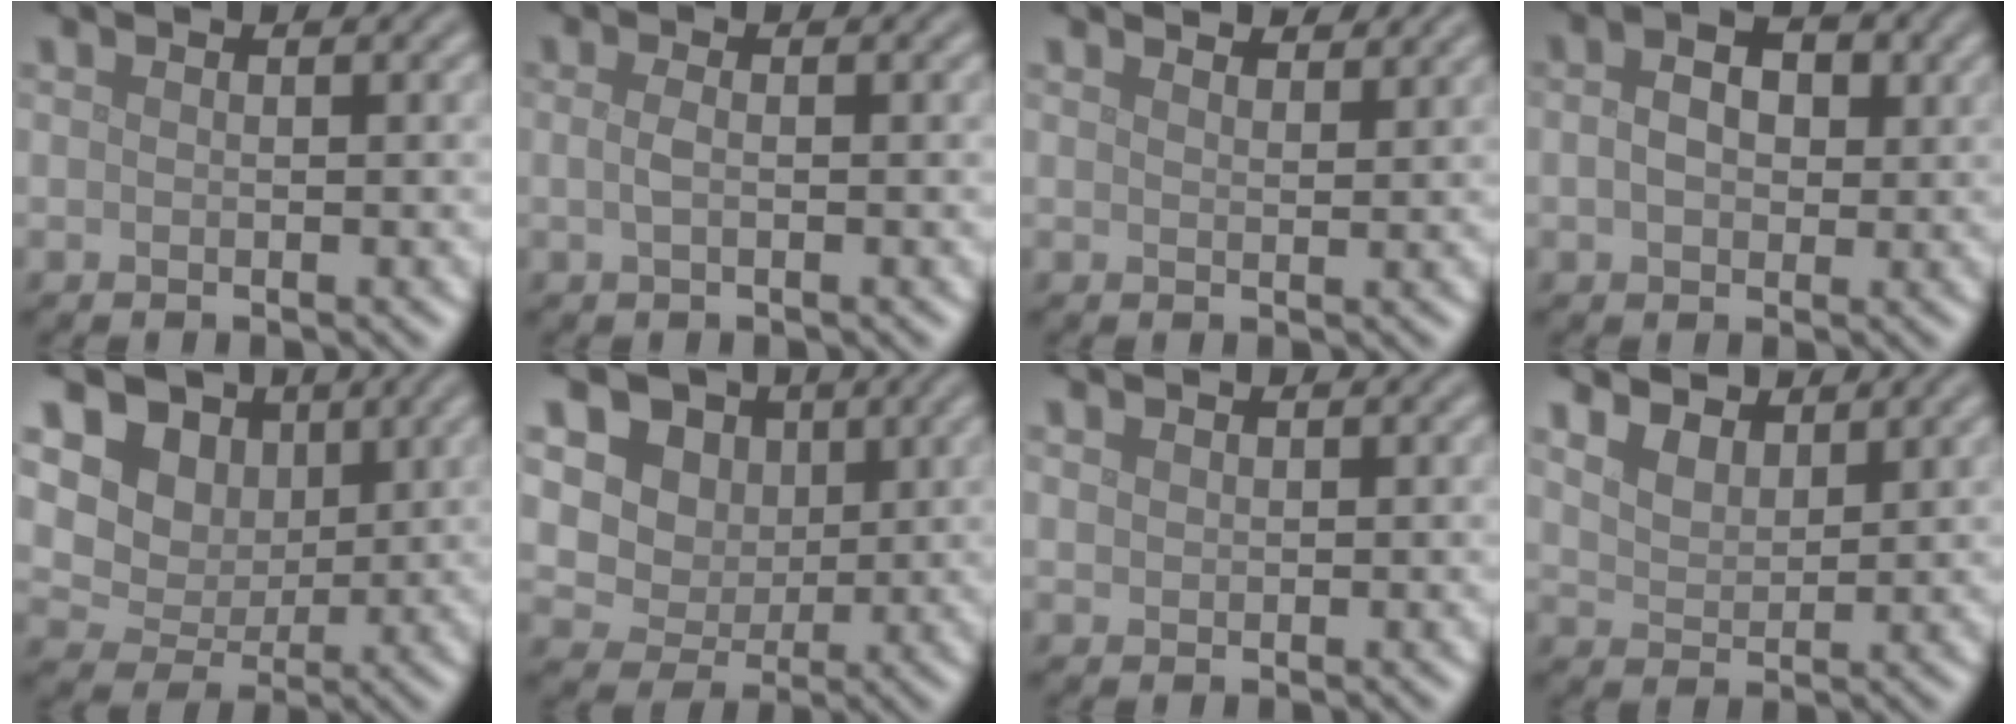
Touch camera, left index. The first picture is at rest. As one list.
[{"total": 1.1, "force": [0.0, 0.5, 1.0], "torque": [-0.026, -0.001, -0.003]}, {"total": 3.3, "force": [3.1, 0.5, 0.9], "torque": [-0.019, 0.004, 0.040]}, {"total": 3.7, "force": [0.7, 2.4, 2.7], "torque": [-0.048, 0.009, 0.005]}, {"total": 7.7, "force": [3.2, 6.0, 3.5], "torque": [-0.078, -0.002, 0.051]}, {"total": 9.6, "force": [3.8, 7.6, 4.3], "torque": [-0.086, 0.009, 0.057]}, {"total": 0.8, "force": [0.5, 0.6, 0.1], "torque": [-0.002, 0.000, 0.011]}, {"total": 4.2, "force": [3.4, 2.0, 1.6], "torque": [-0.053, 0.003, 0.055]}]